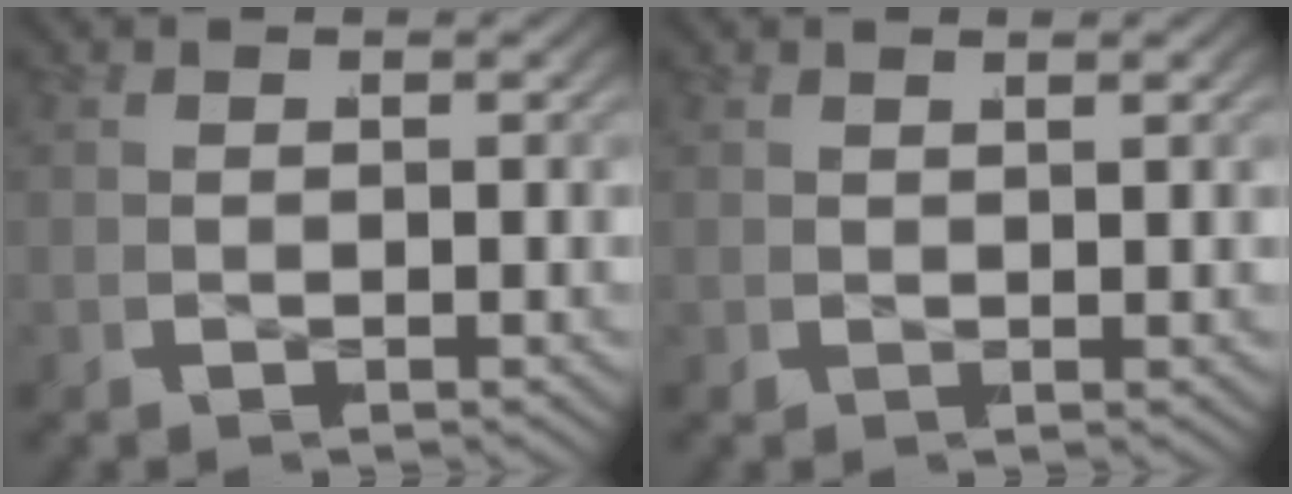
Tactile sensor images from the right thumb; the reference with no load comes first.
{"total": 1.0, "force": [0.6, -0.8, -0.1], "torque": [0.006, 0.009, 0.011]}